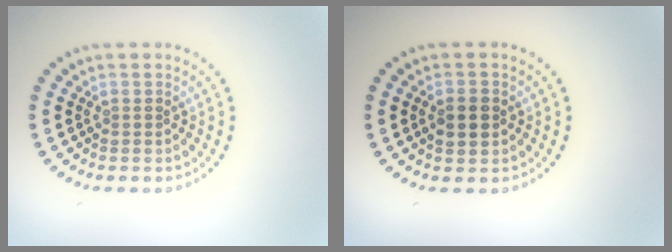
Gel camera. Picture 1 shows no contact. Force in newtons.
{"total": 2.4, "press": 2.4, "slide": 0.1}